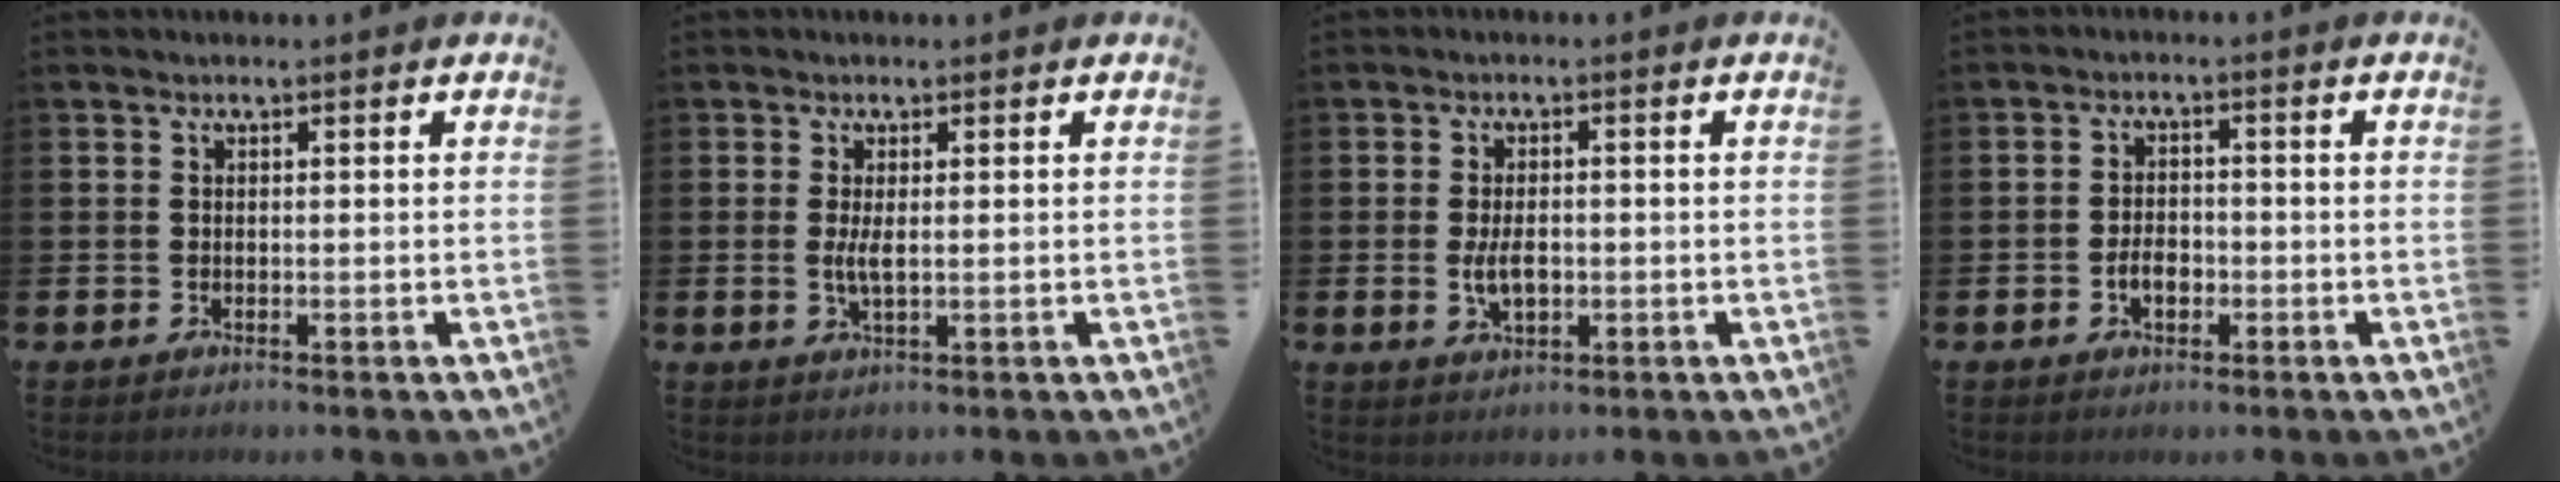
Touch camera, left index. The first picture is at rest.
{"total": 2.4, "force": [0.2, 0.7, 2.3], "torque": [-0.038, -0.001, 0.001]}
{"total": 3.7, "force": [-0.3, 2.1, 3.0], "torque": [-0.044, -0.001, -0.008]}
{"total": 3.0, "force": [-1.0, 1.9, 2.1], "torque": [-0.026, -0.002, -0.023]}